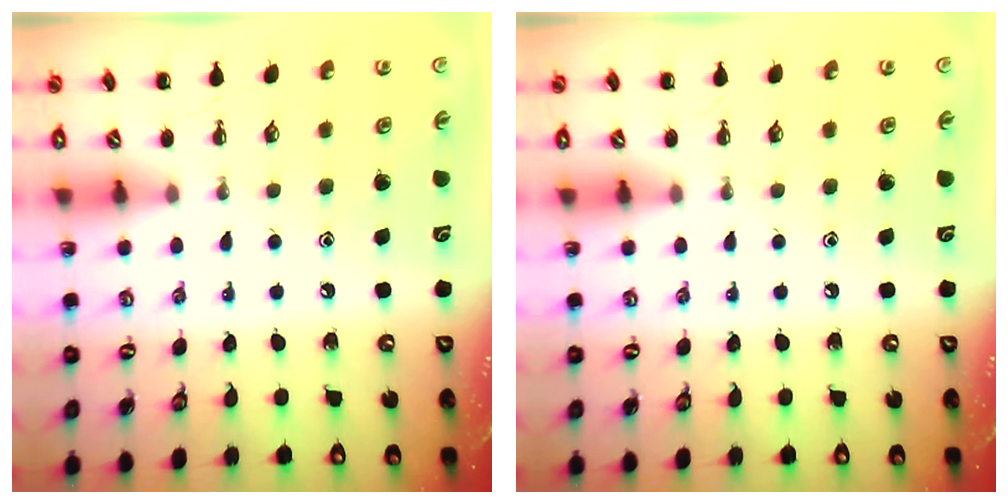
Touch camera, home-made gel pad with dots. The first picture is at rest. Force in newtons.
{"total": 0.0}